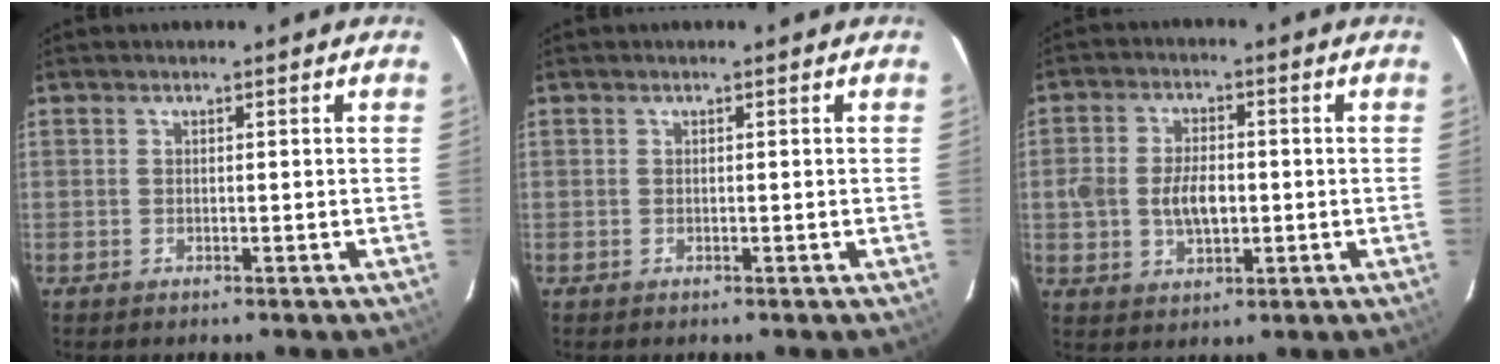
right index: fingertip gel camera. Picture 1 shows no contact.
{"total": 0.0}
{"total": 7.4, "force": [-0.7, 4.5, 5.8], "torque": [-0.116, 0.006, -0.010]}